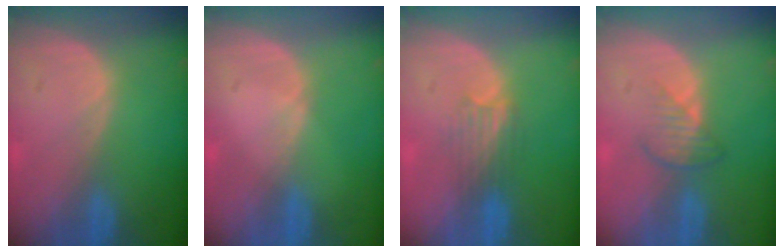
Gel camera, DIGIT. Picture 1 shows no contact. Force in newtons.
{"total": 0.6, "press": 0.5, "slide": 0.2}
{"total": 3.3, "press": 3.2, "slide": 0.8}
{"total": 3.3, "press": 2.9, "slide": 1.4}